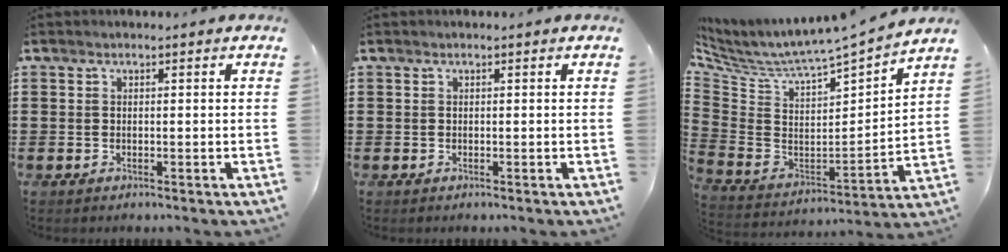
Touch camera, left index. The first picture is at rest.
{"total": 0.0}
{"total": 3.8, "force": [3.5, 0.2, 1.3], "torque": [-0.052, -0.051, 0.049]}